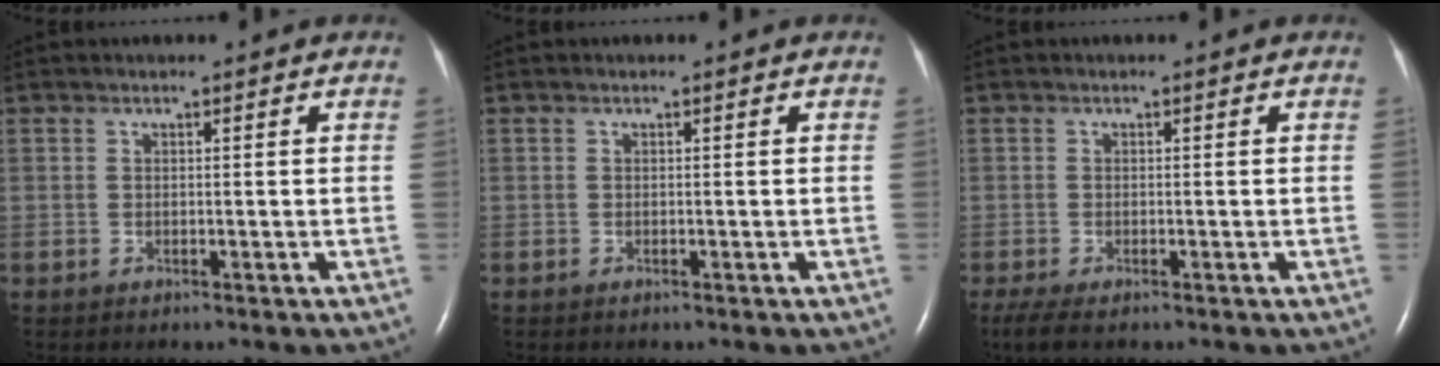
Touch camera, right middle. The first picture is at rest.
{"total": 0.0}
{"total": 3.3, "force": [-2.3, 0.8, 2.2], "torque": [-0.049, -0.013, -0.039]}